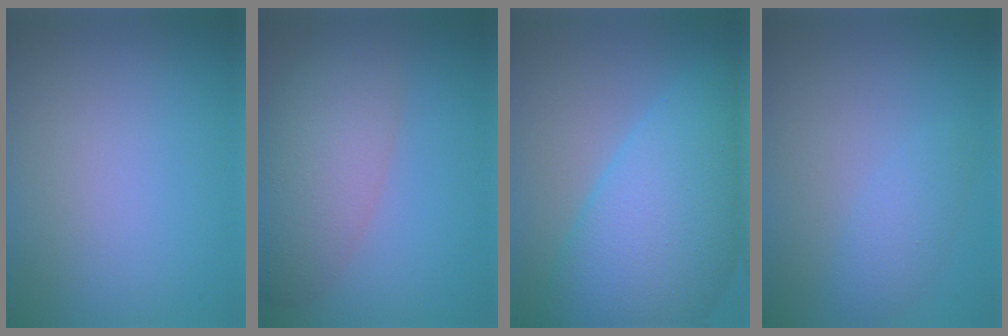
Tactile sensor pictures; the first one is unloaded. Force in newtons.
{"total": 6.6, "press": 6.6, "slide": 0.5}
{"total": 12.2, "press": 12.2, "slide": 0.5}
{"total": 1.9, "press": 1.9, "slide": 0.1}